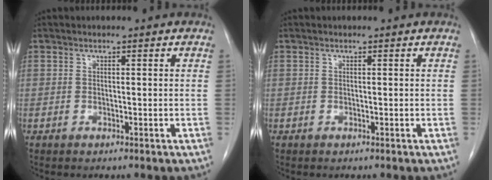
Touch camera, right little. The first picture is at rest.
{"total": 0.0}